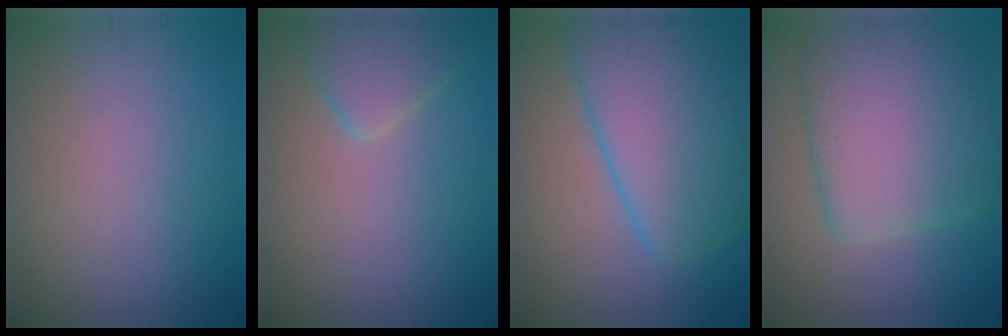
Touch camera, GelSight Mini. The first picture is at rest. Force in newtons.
{"total": 2.8, "press": 2.8, "slide": 0.2}
{"total": 9.1, "press": 9.1, "slide": 0.3}
{"total": 8.6, "press": 8.6, "slide": 0.3}